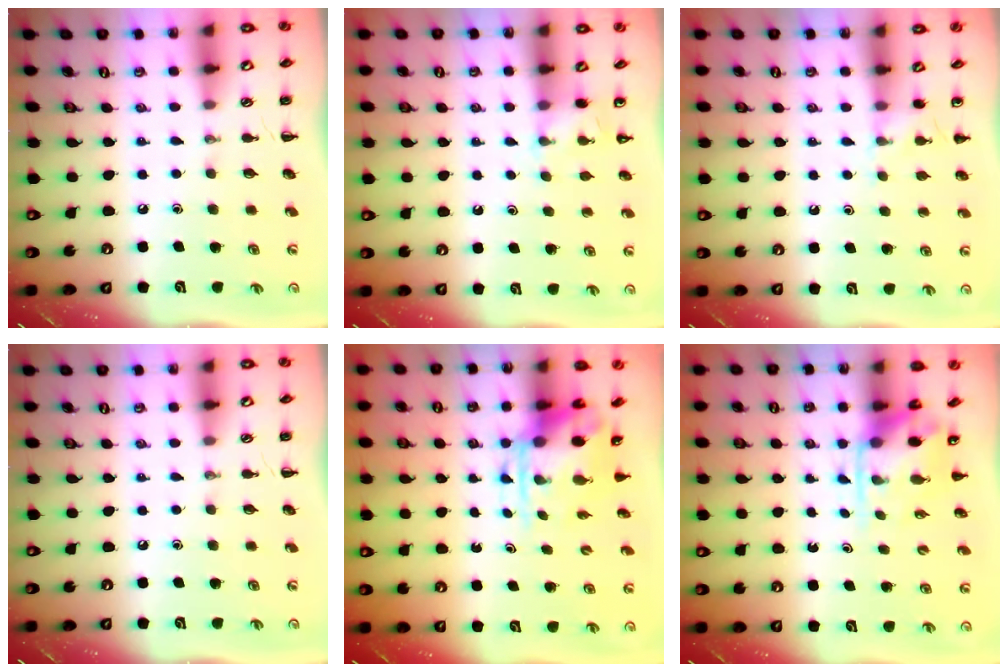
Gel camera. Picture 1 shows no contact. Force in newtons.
{"total": 5.2, "press": 5.0, "slide": 1.5}
{"total": 5.5, "press": 5.1, "slide": 2.0}
{"total": 0.0}
{"total": 5.4, "press": 5.2, "slide": 1.3}
{"total": 4.3, "press": 4.3, "slide": 0.4}